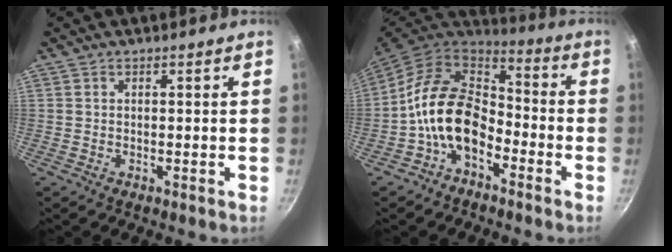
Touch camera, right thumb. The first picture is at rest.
{"total": 14.3, "force": [-4.9, 9.6, 9.4], "torque": [-0.136, 0.052, -0.108]}